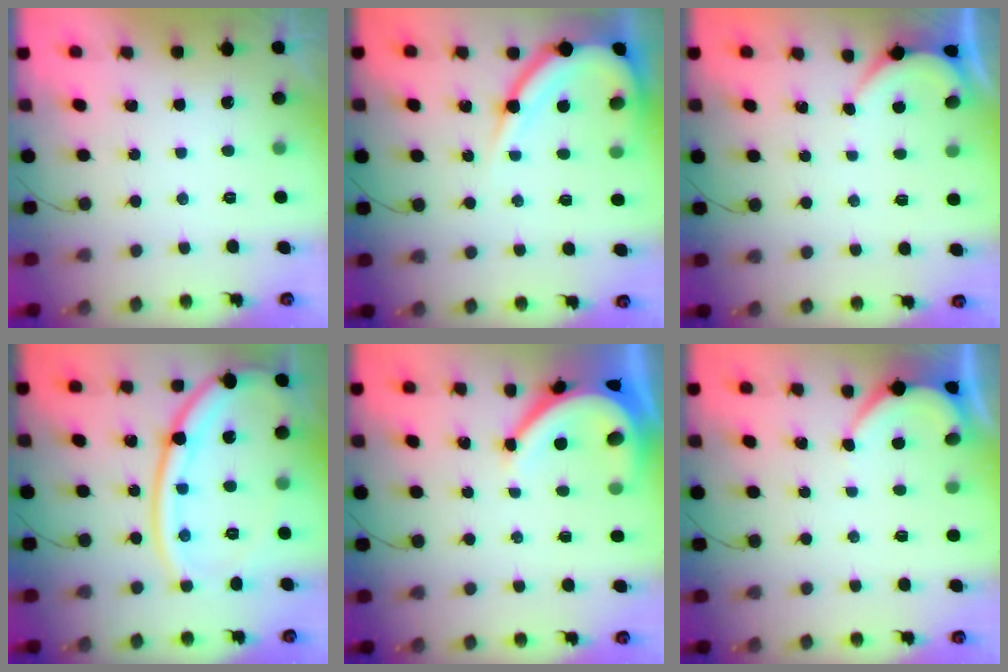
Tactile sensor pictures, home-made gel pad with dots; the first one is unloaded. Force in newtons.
{"total": 10.9, "press": 10.9, "slide": 1.3}
{"total": 1.4, "press": 1.4, "slide": 0.2}
{"total": 19.9, "press": 19.8, "slide": 2.3}
{"total": 8.8, "press": 8.7, "slide": 1.2}
{"total": 2.6, "press": 2.6, "slide": 0.4}